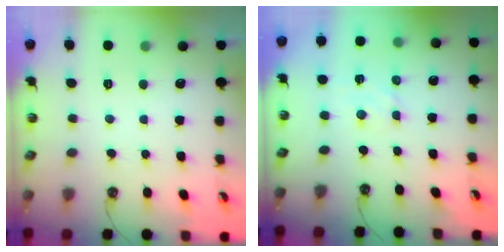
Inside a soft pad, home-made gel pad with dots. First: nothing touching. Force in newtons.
{"total": 1.8, "press": 1.8, "slide": 0.3}